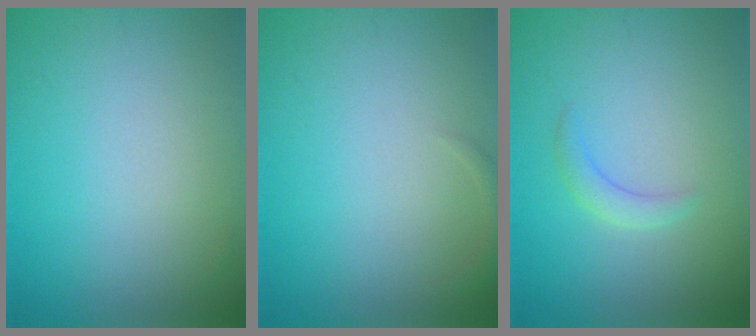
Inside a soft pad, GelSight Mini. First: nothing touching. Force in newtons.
{"total": 1.0, "press": 1.0, "slide": 0.1}
{"total": 1.6, "press": 1.6, "slide": 0.2}